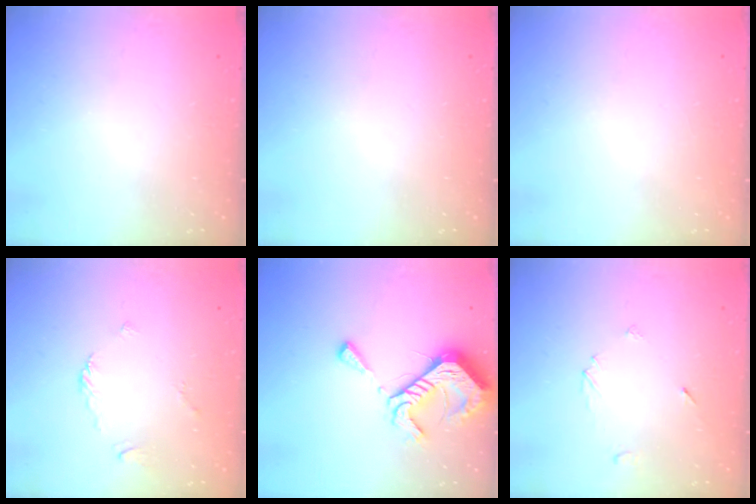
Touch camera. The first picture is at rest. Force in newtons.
{"total": 0.0}
{"total": 1.8, "press": 1.8, "slide": 0.1}
{"total": 2.7, "press": 2.6, "slide": 0.6}
{"total": 12.6, "press": 12.6, "slide": 1.2}
{"total": 2.3, "press": 2.3, "slide": 0.2}